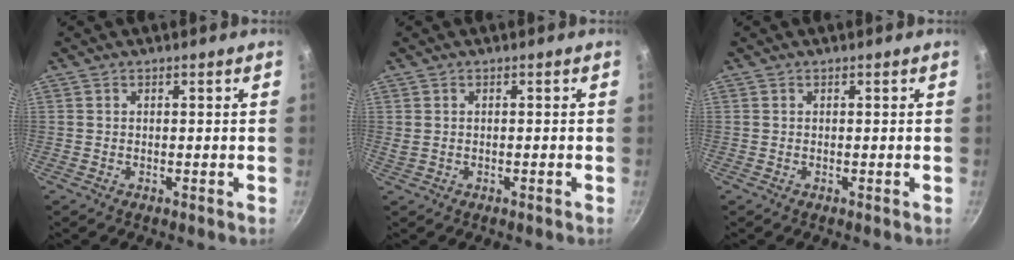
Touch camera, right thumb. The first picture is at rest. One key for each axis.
{"total": 0.7, "fx": -0.1, "fy": 0.4, "fz": 0.6, "tx": -0.016, "ty": 0.002, "tz": 0.004}
{"total": 0.0}